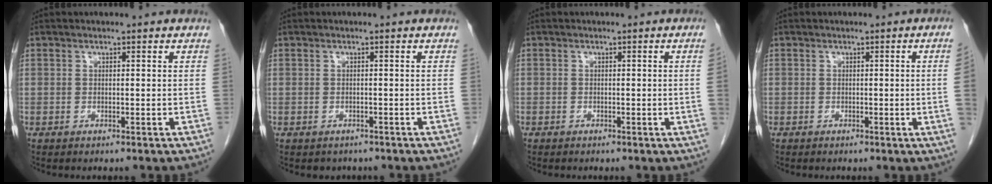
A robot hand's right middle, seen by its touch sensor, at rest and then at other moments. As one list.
[{"total": 1.9, "force": [-1.5, 1.1, 0.1], "torque": [-0.004, 0.002, -0.020]}, {"total": 1.3, "force": [-0.2, -0.7, 1.1], "torque": [-0.006, 0.000, -0.004]}, {"total": 2.1, "force": [-0.2, -1.0, 1.9], "torque": [-0.019, -0.002, -0.001]}]